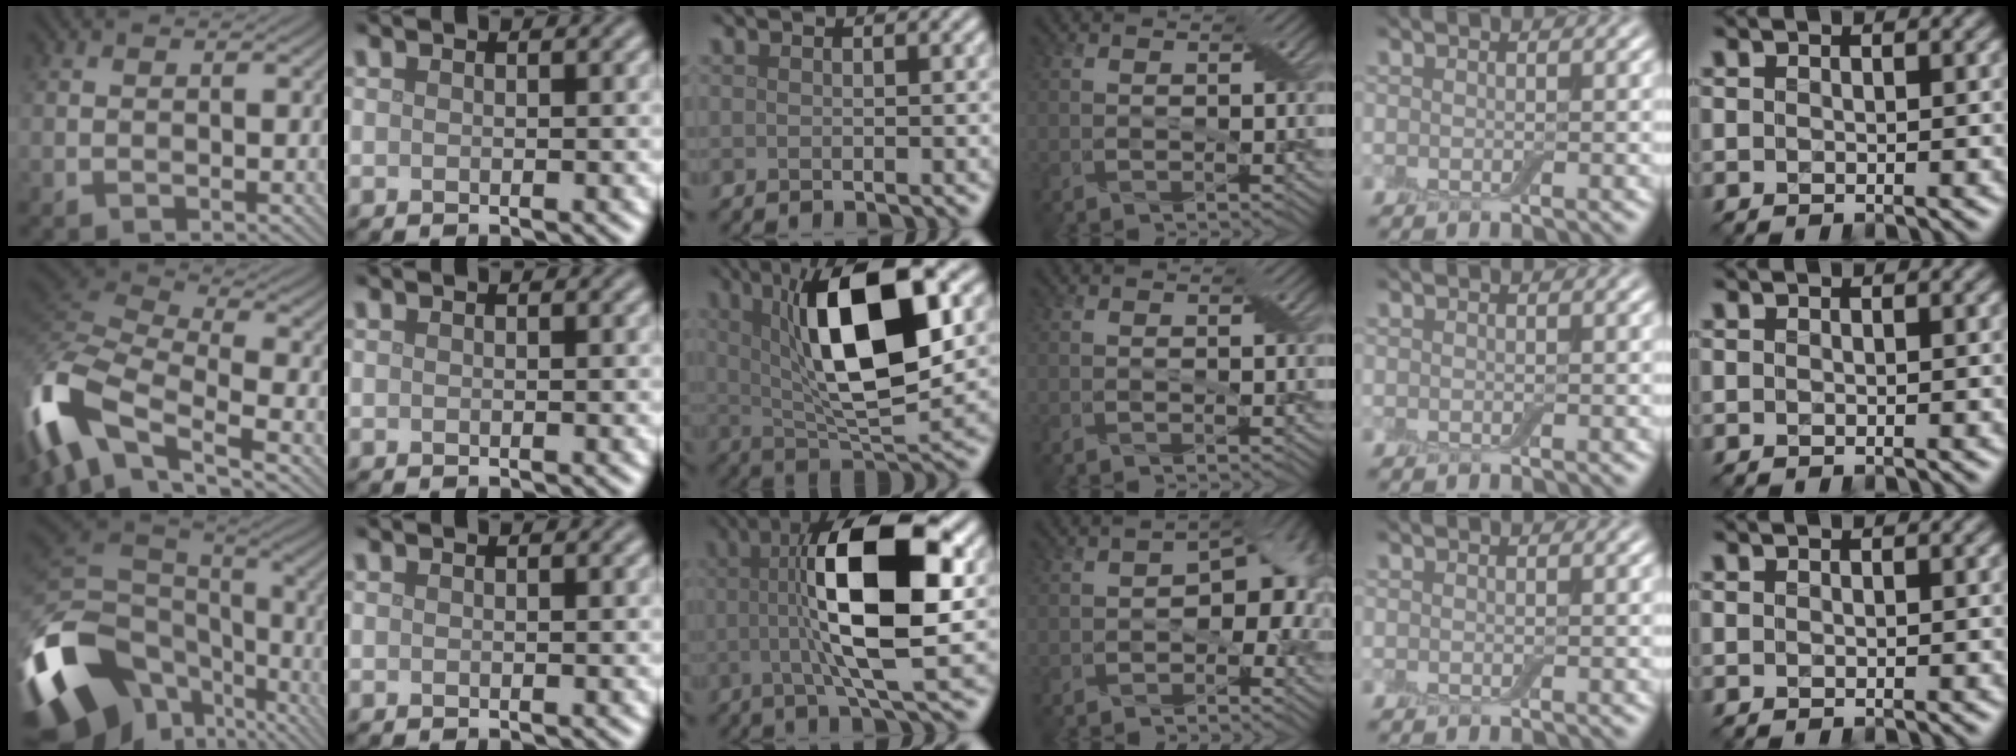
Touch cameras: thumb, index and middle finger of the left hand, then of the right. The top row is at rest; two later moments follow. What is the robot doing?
{"motion": "open", "object": "airpods case & airpods"}